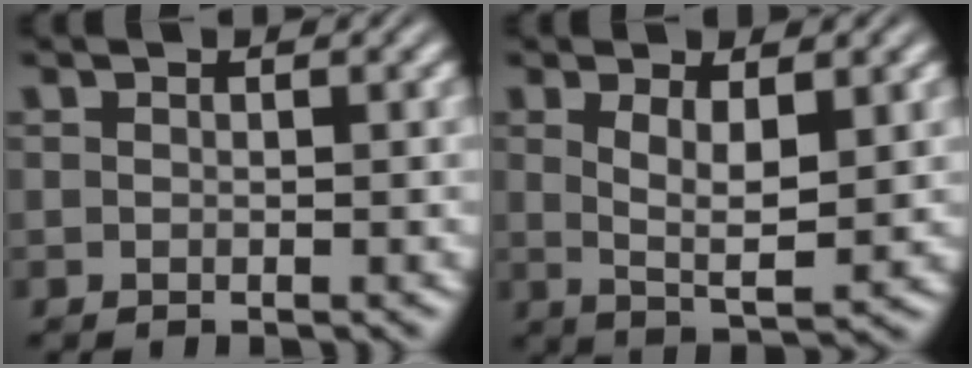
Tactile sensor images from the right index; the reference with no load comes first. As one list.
[{"total": 4.2, "force": [0.5, 0.7, 4.1], "torque": [-0.068, -0.018, 0.018]}]